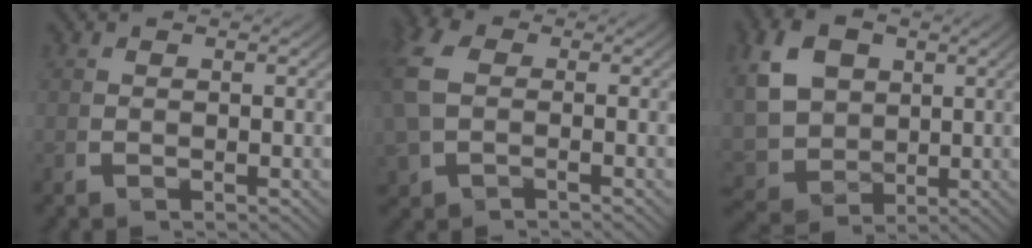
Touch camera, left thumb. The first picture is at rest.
{"total": 4.2, "force": [0.1, 3.0, 2.8], "torque": [-0.084, -0.003, 0.010]}
{"total": 9.0, "force": [0.5, 7.2, 5.4], "torque": [-0.144, -0.047, 0.036]}